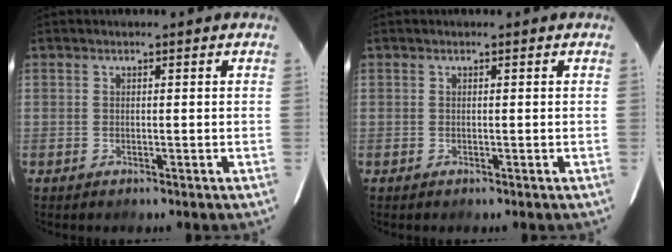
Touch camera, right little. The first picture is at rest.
{"total": 0.0}